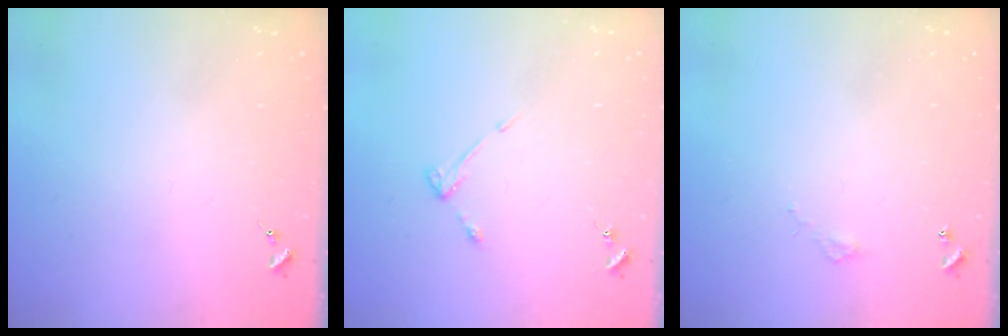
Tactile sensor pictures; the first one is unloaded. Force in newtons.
{"total": 3.2, "press": 3.1, "slide": 0.5}
{"total": 2.8, "press": 2.8, "slide": 0.2}